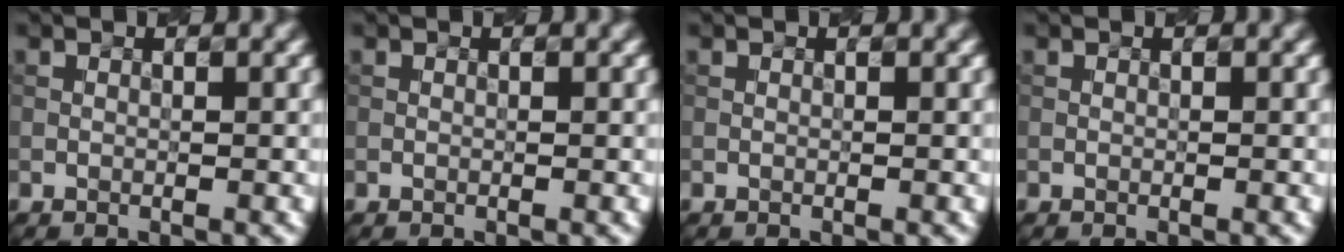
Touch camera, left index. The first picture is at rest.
{"total": 0.0}
{"total": 0.0}
{"total": 0.0}